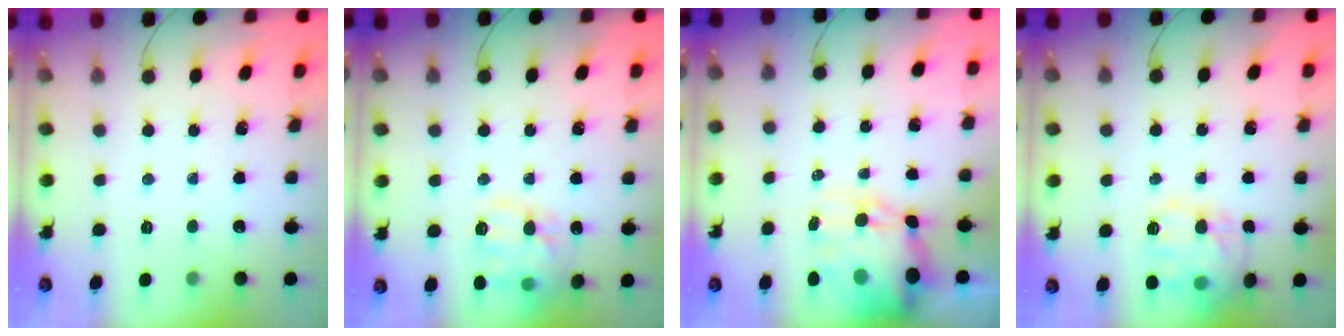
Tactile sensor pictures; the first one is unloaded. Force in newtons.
{"total": 15.4, "press": 15.3, "slide": 1.6}
{"total": 12.9, "press": 12.6, "slide": 2.9}
{"total": 16.2, "press": 16.2, "slide": 1.4}